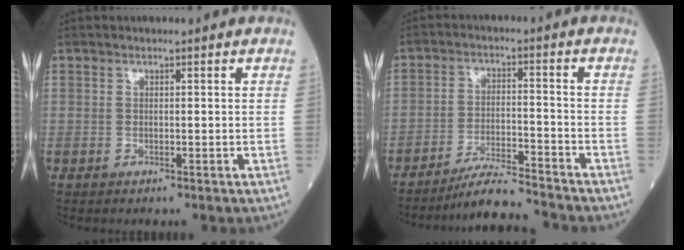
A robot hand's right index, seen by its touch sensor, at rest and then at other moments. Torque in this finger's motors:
{"motor_torque": [-0.34, -0.32, -0.90, -0.10]}